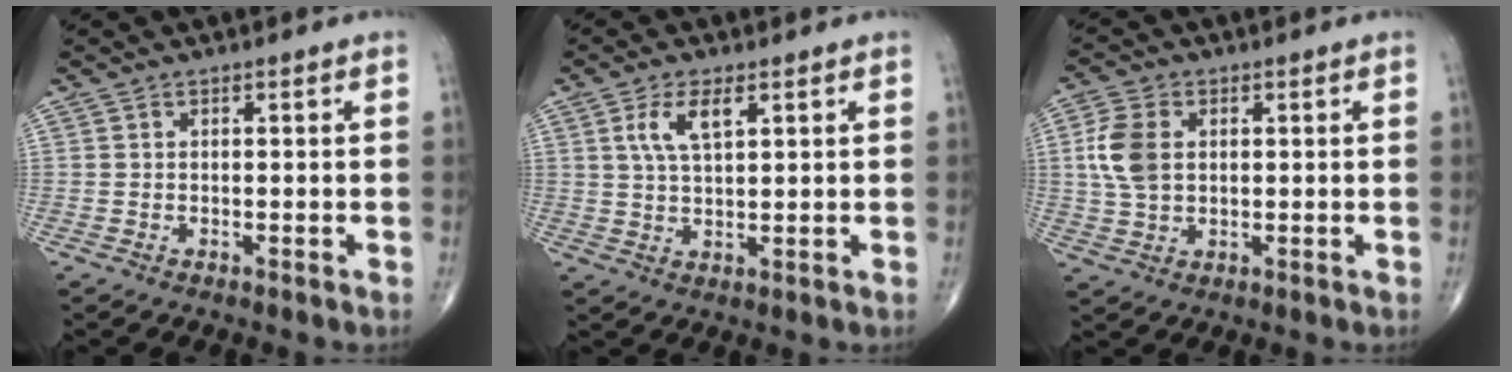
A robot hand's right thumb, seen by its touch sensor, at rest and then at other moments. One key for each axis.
{"total": 5.9, "fx": 2.4, "fy": 2.4, "fz": 4.8, "tx": -0.096, "ty": -0.005, "tz": 0.049}
{"total": 7.6, "fx": 1.3, "fy": 5.1, "fz": 5.5, "tx": -0.117, "ty": 0.003, "tz": 0.026}